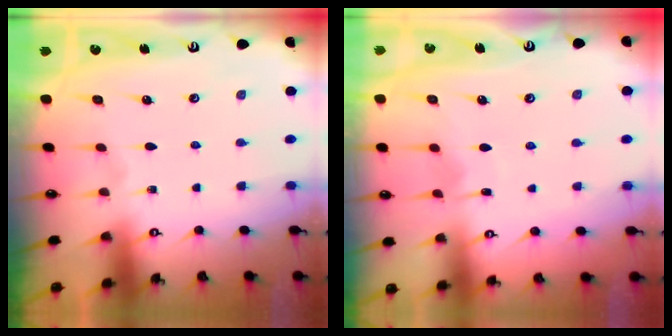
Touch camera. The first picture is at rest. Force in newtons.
{"total": 5.1, "press": 5.1, "slide": 0.6}